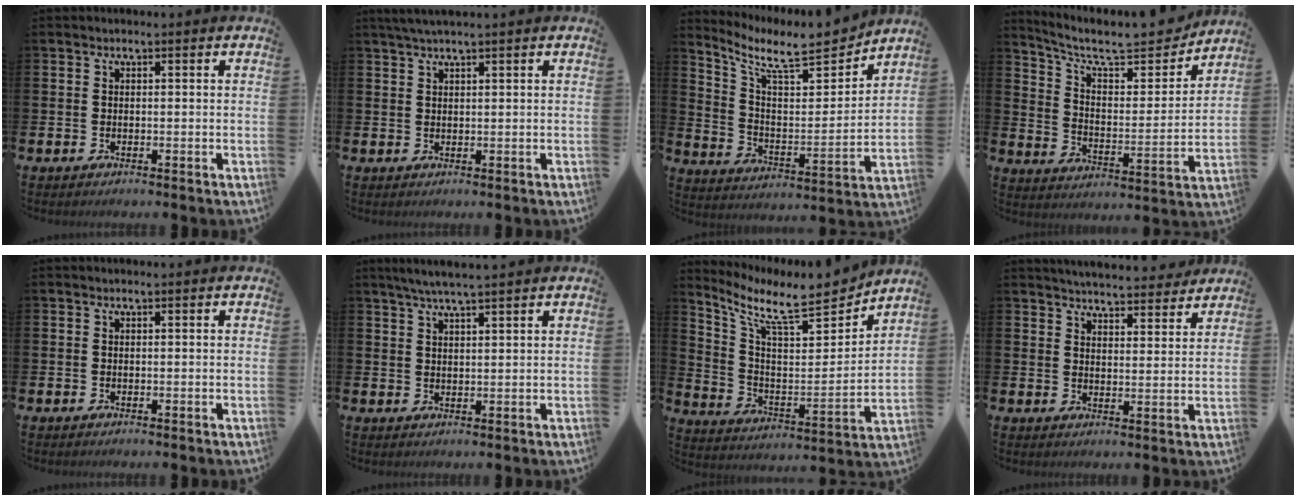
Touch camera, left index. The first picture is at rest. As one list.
[{"total": 1.9, "force": [1.5, -0.1, 1.1], "torque": [-0.031, 0.006, 0.029]}, {"total": 9.1, "force": [8.0, 2.3, 3.6], "torque": [-0.107, -0.060, 0.138]}, {"total": 8.6, "force": [7.6, 2.4, 3.2], "torque": [-0.090, -0.062, 0.128]}, {"total": 0.0}, {"total": 3.8, "force": [3.4, -0.2, 1.6], "torque": [-0.039, -0.005, 0.062]}, {"total": 10.2, "force": [8.7, 2.4, 4.8], "torque": [-0.122, -0.066, 0.146]}, {"total": 5.3, "force": [5.2, 0.5, 0.2], "torque": [-0.013, -0.037, 0.092]}]